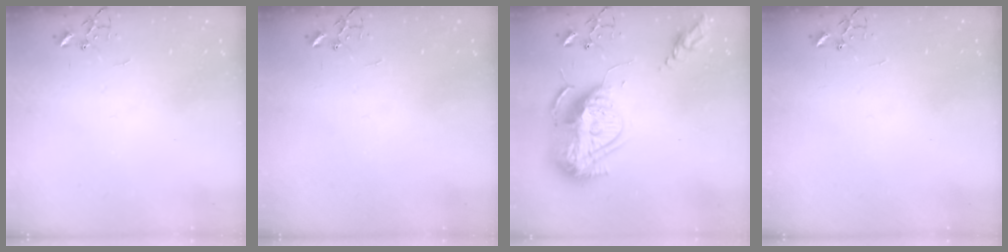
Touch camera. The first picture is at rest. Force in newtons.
{"total": 0.0}
{"total": 18.8, "press": 18.7, "slide": 1.9}
{"total": 0.0}